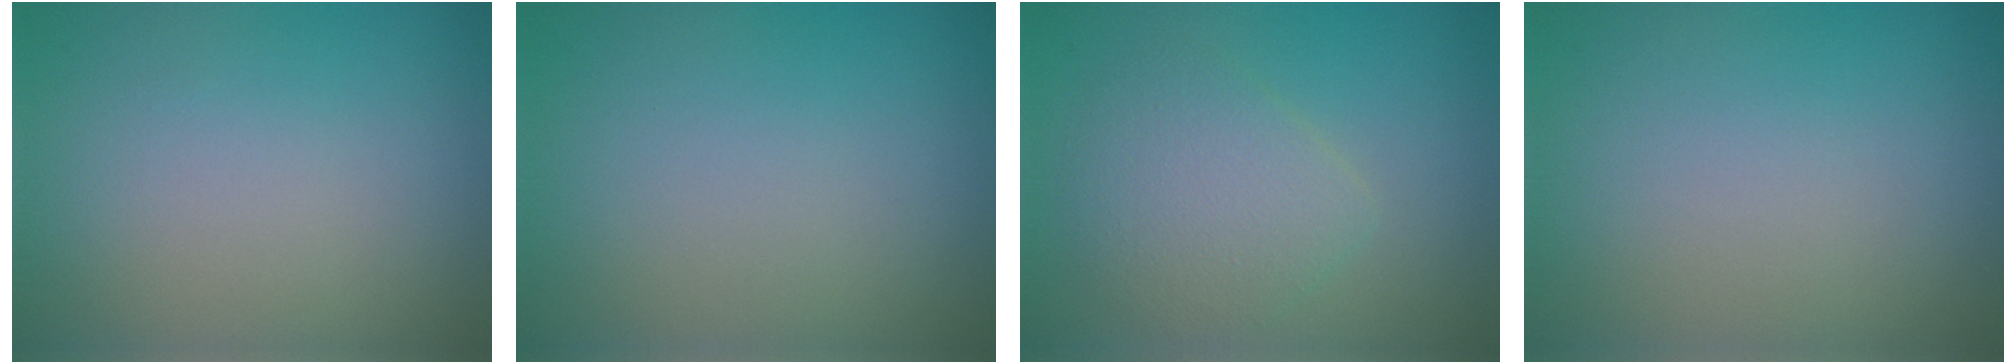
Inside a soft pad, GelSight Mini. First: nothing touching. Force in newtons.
{"total": 0.0}
{"total": 3.7, "press": 3.7, "slide": 0.0}
{"total": 0.0}